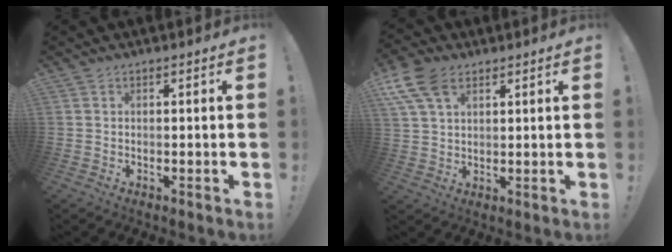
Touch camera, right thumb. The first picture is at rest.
{"total": 10.6, "force": [5.2, 6.3, 6.7], "torque": [-0.133, -0.010, 0.101]}